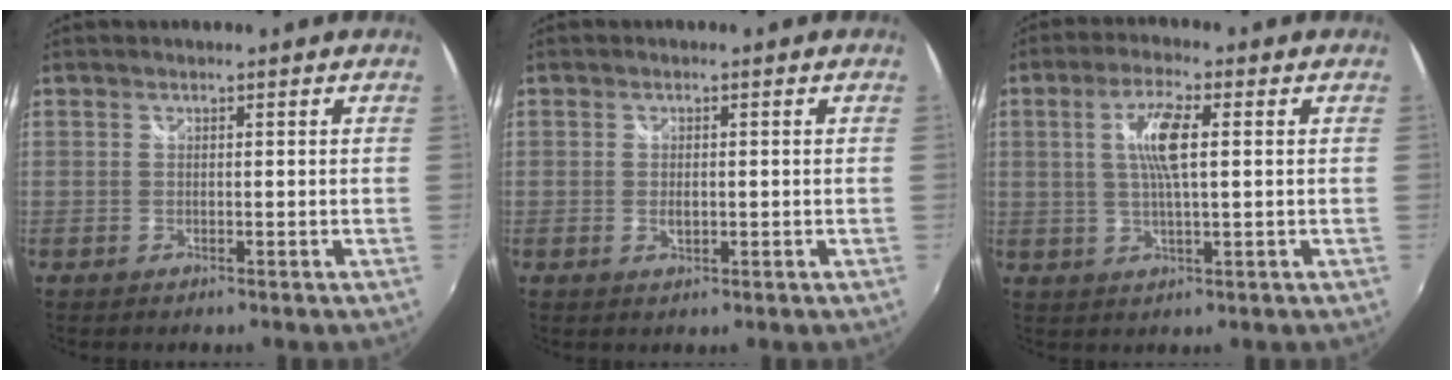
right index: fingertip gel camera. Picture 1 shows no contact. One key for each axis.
{"total": 2.0, "fx": -0.3, "fy": 1.1, "fz": 1.6, "tx": -0.027, "ty": -0.003, "tz": -0.004}
{"total": 7.1, "fx": 1.2, "fy": 1.3, "fz": 6.9, "tx": -0.130, "ty": 0.002, "tz": 0.023}